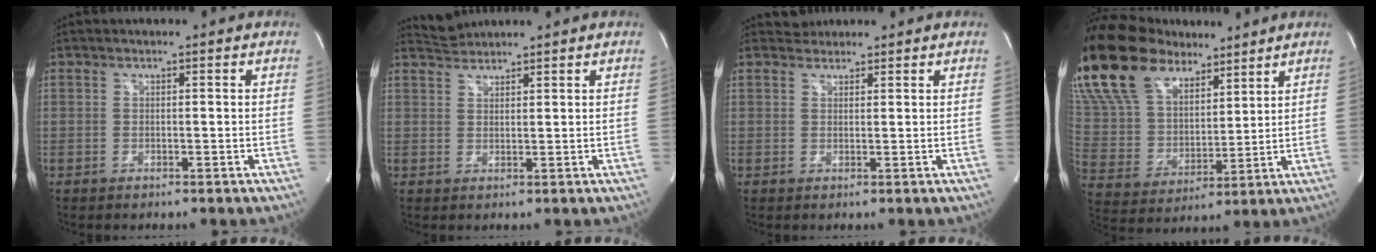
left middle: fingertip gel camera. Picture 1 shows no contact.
{"total": 2.5, "force": [2.5, -0.1, -0.5], "torque": [0.000, 0.006, 0.055]}
{"total": 1.8, "force": [1.6, 0.6, -0.5], "torque": [0.007, 0.009, 0.027]}
{"total": 20.3, "force": [14.9, 9.6, 9.9], "torque": [-0.244, 0.037, 0.286]}